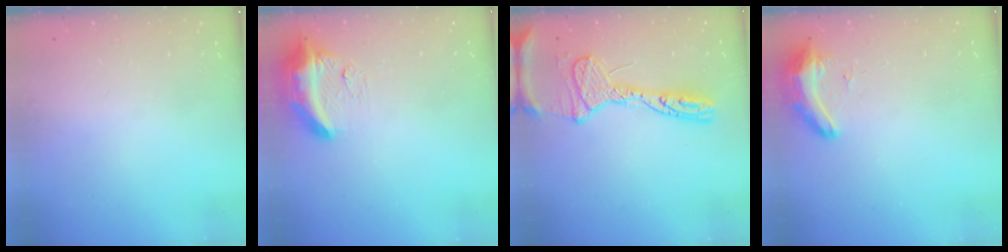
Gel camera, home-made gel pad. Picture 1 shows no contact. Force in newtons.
{"total": 10.7, "press": 10.7, "slide": 1.1}
{"total": 17.6, "press": 17.5, "slide": 1.7}
{"total": 13.8, "press": 10.1, "slide": 9.4}